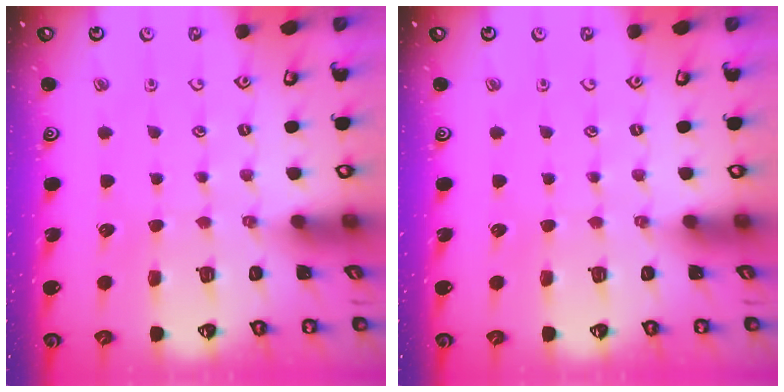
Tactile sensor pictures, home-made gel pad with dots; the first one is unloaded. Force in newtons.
{"total": 0.0}